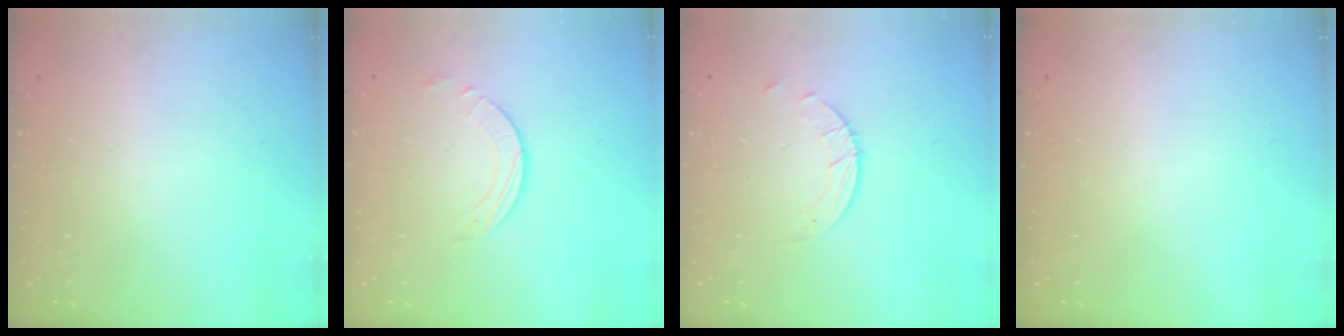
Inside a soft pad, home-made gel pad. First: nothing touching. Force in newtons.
{"total": 2.7, "press": 2.7, "slide": 0.2}
{"total": 3.8, "press": 3.8, "slide": 0.3}
{"total": 0.0}